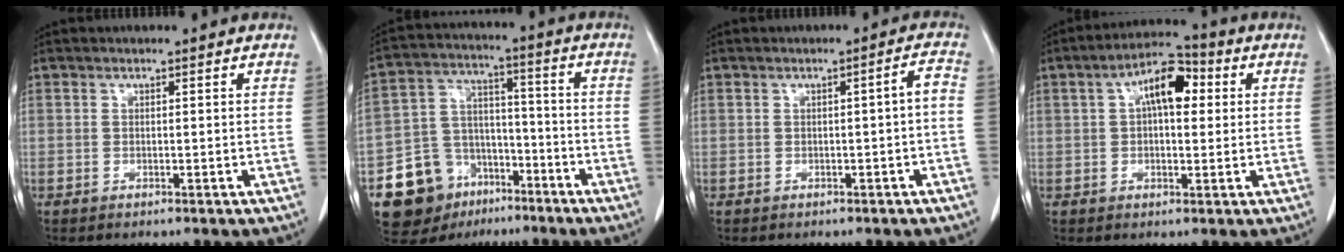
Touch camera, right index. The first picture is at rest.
{"total": 13.4, "force": [-7.7, 10.1, 4.2], "torque": [-0.084, 0.055, -0.122]}
{"total": 2.5, "force": [-0.8, 0.2, 2.4], "torque": [-0.029, 0.009, -0.014]}
{"total": 8.5, "force": [2.1, 3.6, 7.4], "torque": [-0.125, 0.030, 0.027]}